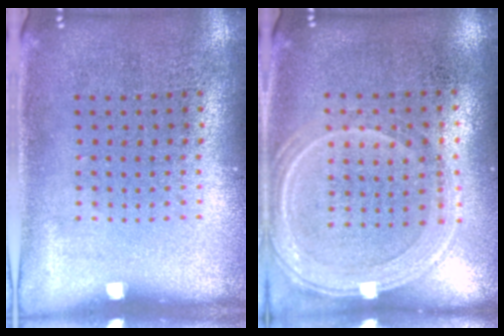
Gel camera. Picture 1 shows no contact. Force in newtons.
{"total": 1.2, "press": 1.2, "slide": 0.2}